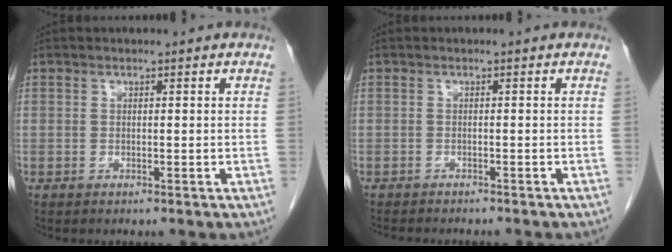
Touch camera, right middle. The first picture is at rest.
{"total": 5.9, "force": [-5.3, 1.2, 2.4], "torque": [-0.029, -0.006, -0.070]}